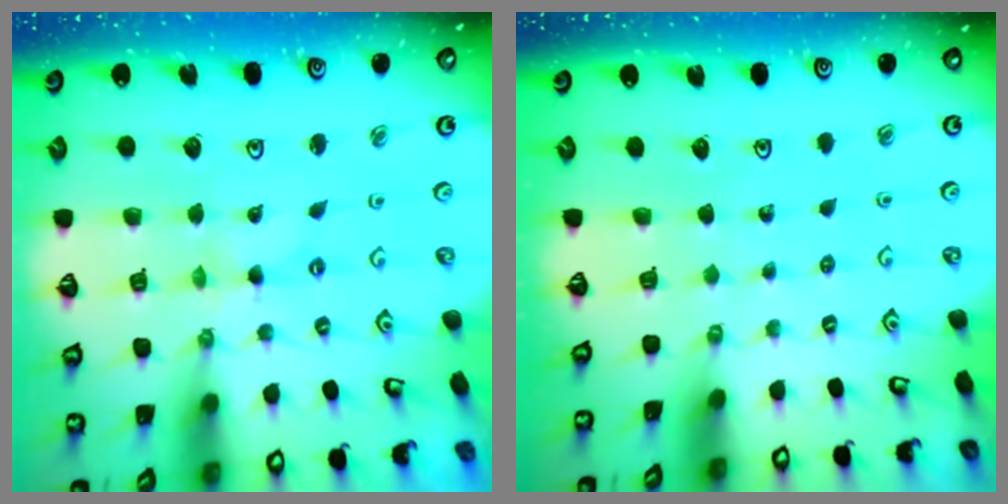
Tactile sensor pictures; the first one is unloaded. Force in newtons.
{"total": 0.0}